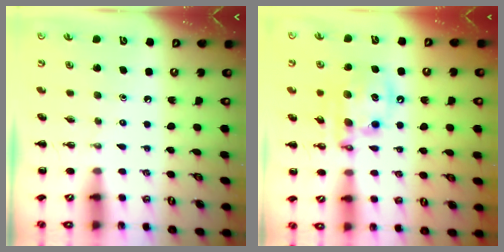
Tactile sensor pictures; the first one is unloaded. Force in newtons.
{"total": 12.8, "press": 12.5, "slide": 3.0}